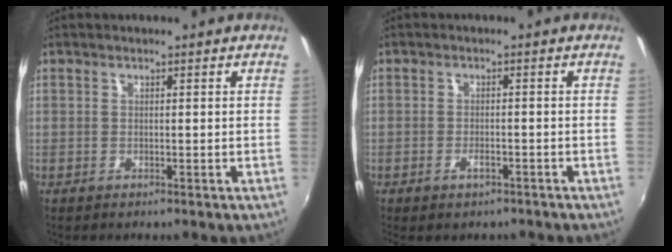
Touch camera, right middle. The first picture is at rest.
{"total": 2.3, "force": [-1.5, 1.1, 1.3], "torque": [-0.025, -0.002, -0.023]}